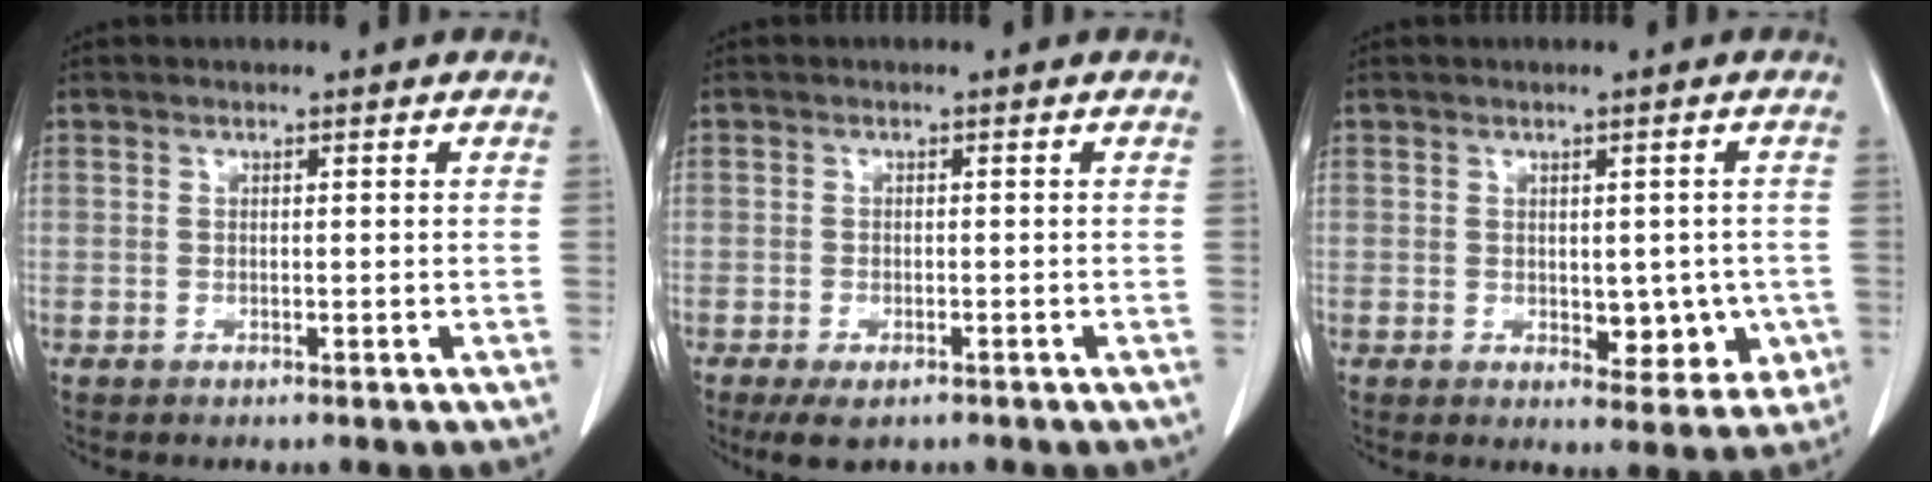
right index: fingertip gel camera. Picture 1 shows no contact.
{"total": 3.9, "force": [-2.7, 1.5, 2.3], "torque": [-0.042, -0.009, -0.040]}
{"total": 6.2, "force": [-1.0, 3.6, 4.9], "torque": [-0.040, 0.001, -0.004]}